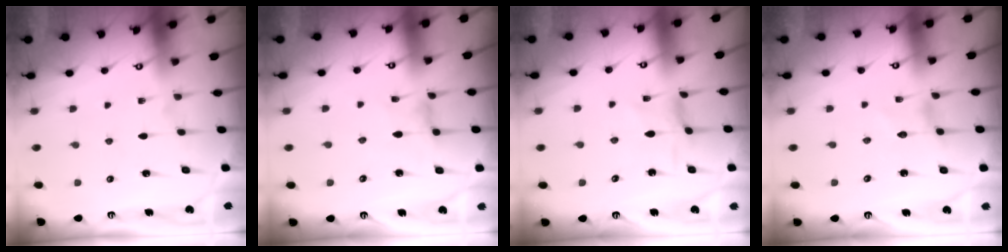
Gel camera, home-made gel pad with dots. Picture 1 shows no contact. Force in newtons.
{"total": 2.3, "press": 2.3, "slide": 0.4}
{"total": 0.7, "press": 0.6, "slide": 0.3}
{"total": 0.0}